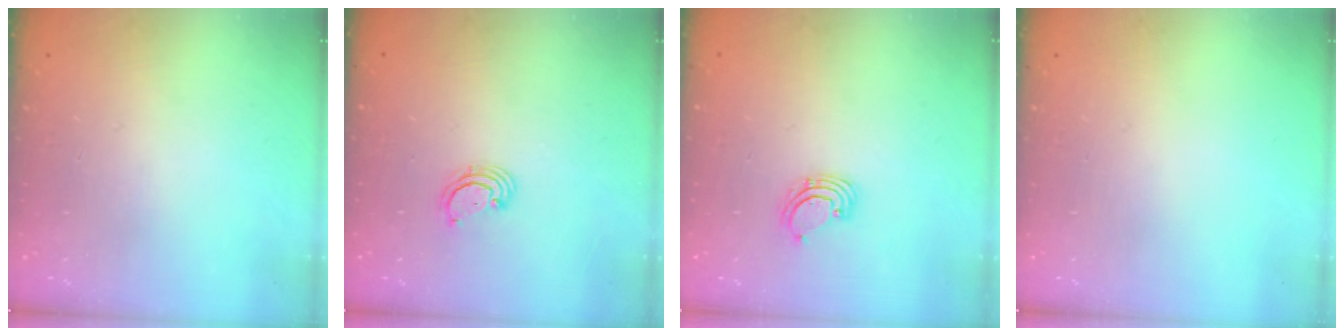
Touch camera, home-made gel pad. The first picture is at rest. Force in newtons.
{"total": 2.6, "press": 2.6, "slide": 0.3}
{"total": 2.3, "press": 2.3, "slide": 0.2}
{"total": 0.0}